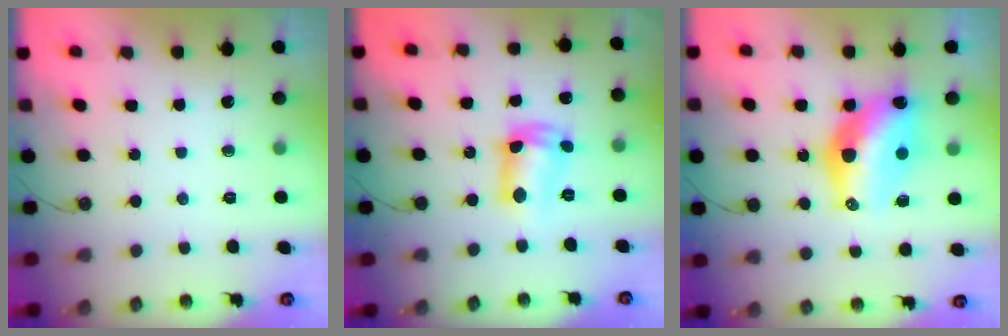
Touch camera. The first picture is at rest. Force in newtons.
{"total": 11.7, "press": 11.7, "slide": 0.9}
{"total": 13.8, "press": 13.7, "slide": 1.6}